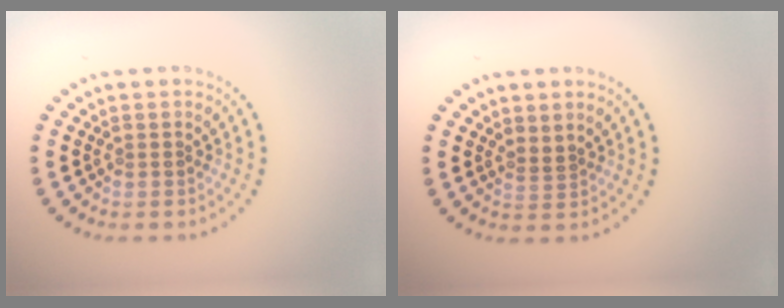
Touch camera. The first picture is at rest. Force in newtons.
{"total": 0.7, "press": 0.4, "slide": 0.6}